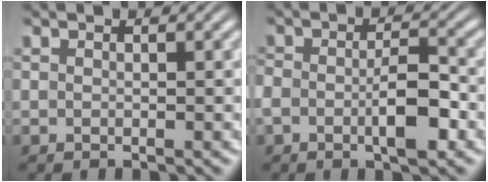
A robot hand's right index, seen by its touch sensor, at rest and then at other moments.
{"total": 4.7, "force": [-1.1, 2.6, 3.7], "torque": [-0.070, 0.000, -0.027]}